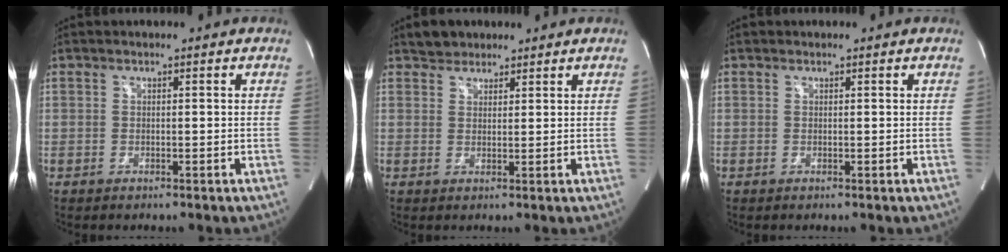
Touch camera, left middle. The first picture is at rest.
{"total": 2.8, "force": [2.2, 1.7, 0.2], "torque": [-0.003, 0.011, 0.035]}
{"total": 0.0}